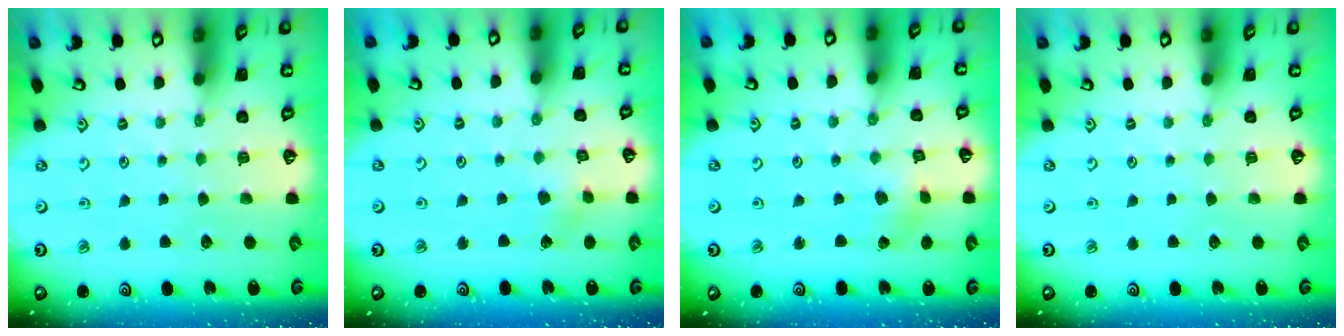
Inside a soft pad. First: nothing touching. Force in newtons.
{"total": 3.0, "press": 2.9, "slide": 0.6}
{"total": 0.9, "press": 0.9, "slide": 0.2}
{"total": 0.0}